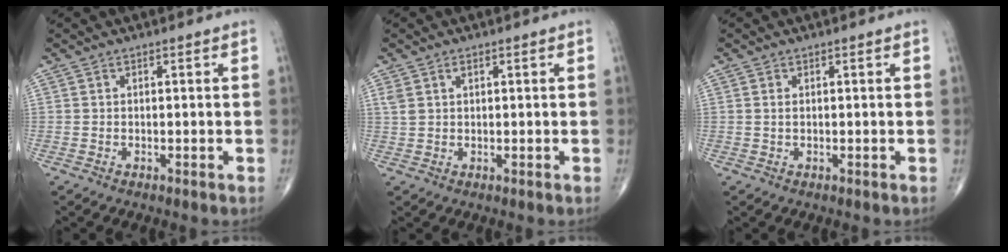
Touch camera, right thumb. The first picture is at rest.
{"total": 2.2, "force": [1.1, 1.2, 1.5], "torque": [-0.035, 0.006, 0.029]}
{"total": 0.8, "force": [0.2, 0.4, 0.6], "torque": [-0.017, 0.003, 0.007]}